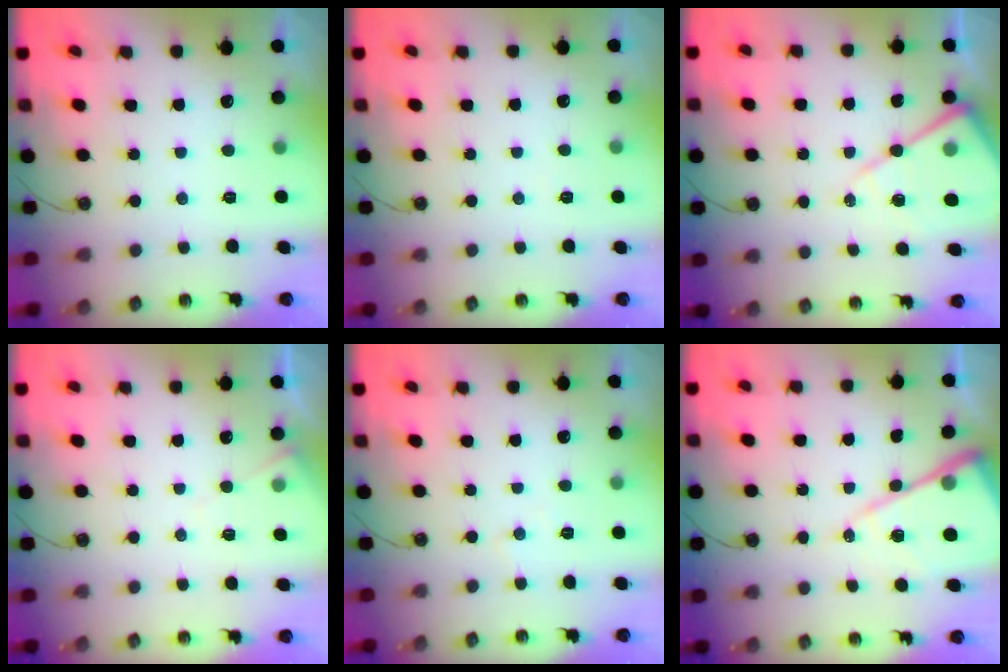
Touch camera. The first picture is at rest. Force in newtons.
{"total": 2.6, "press": 2.5, "slide": 0.5}
{"total": 13.8, "press": 13.8, "slide": 1.3}
{"total": 6.1, "press": 6.1, "slide": 0.8}
{"total": 4.3, "press": 4.3, "slide": 0.7}
{"total": 15.2, "press": 15.1, "slide": 1.4}